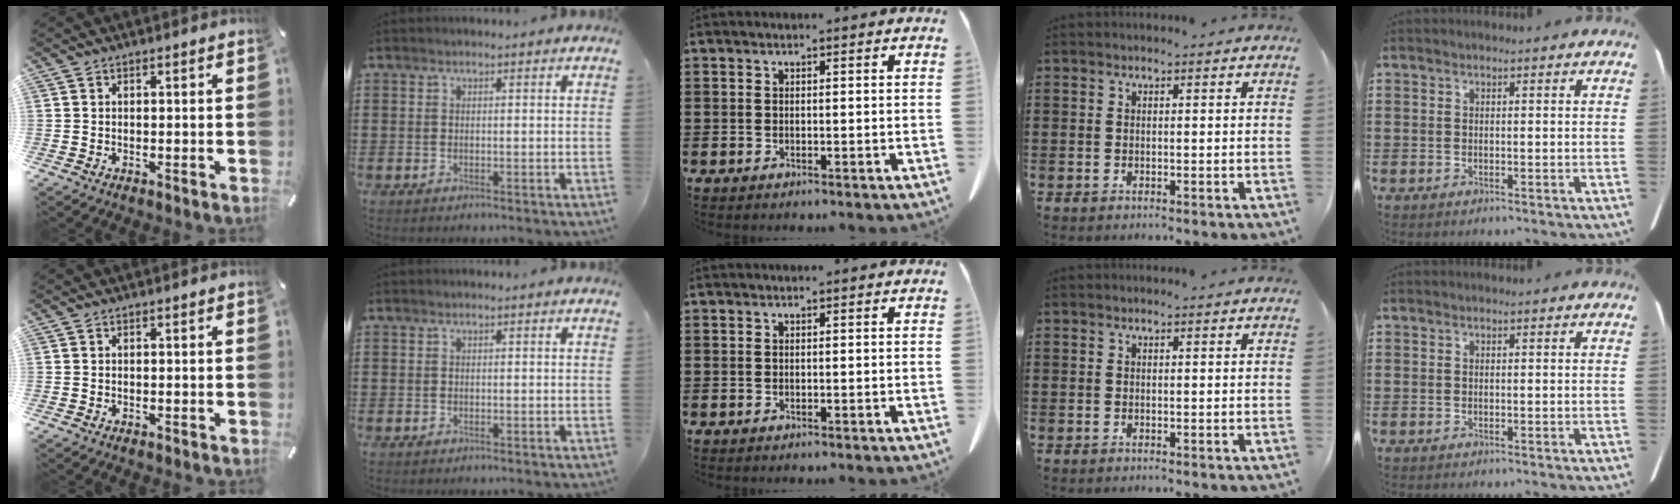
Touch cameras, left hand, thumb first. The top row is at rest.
{}